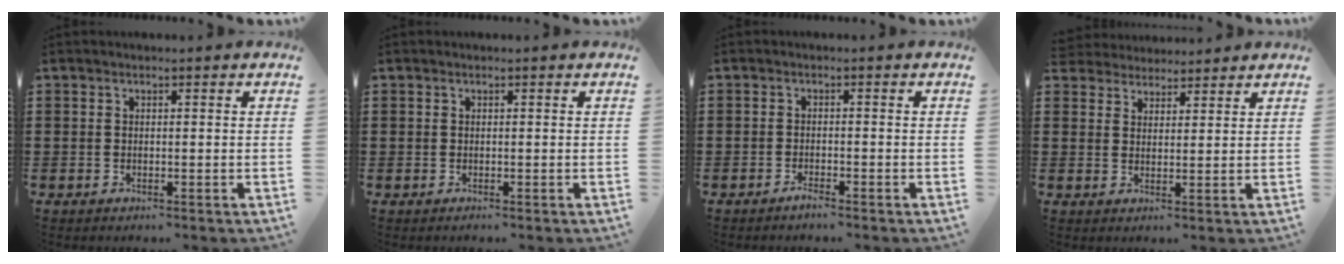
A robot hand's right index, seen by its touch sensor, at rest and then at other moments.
{"total": 0.0}
{"total": 1.3, "force": [-1.2, 0.1, 0.4], "torque": [-0.011, -0.003, -0.022]}
{"total": 3.1, "force": [3.0, 0.9, -0.5], "torque": [-0.001, -0.002, 0.059]}